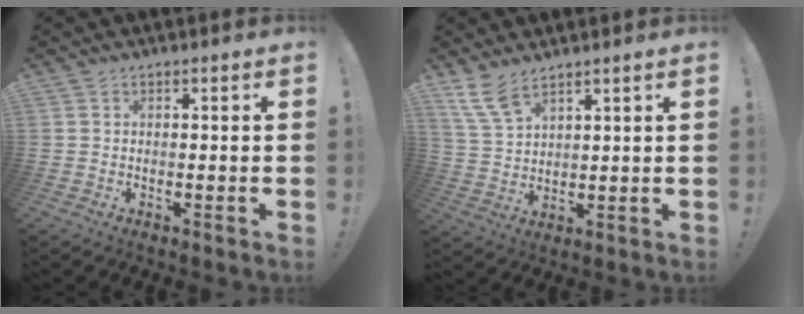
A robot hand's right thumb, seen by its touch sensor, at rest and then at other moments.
{"total": 8.6, "force": [6.6, 3.6, 4.0], "torque": [-0.079, -0.035, 0.130]}